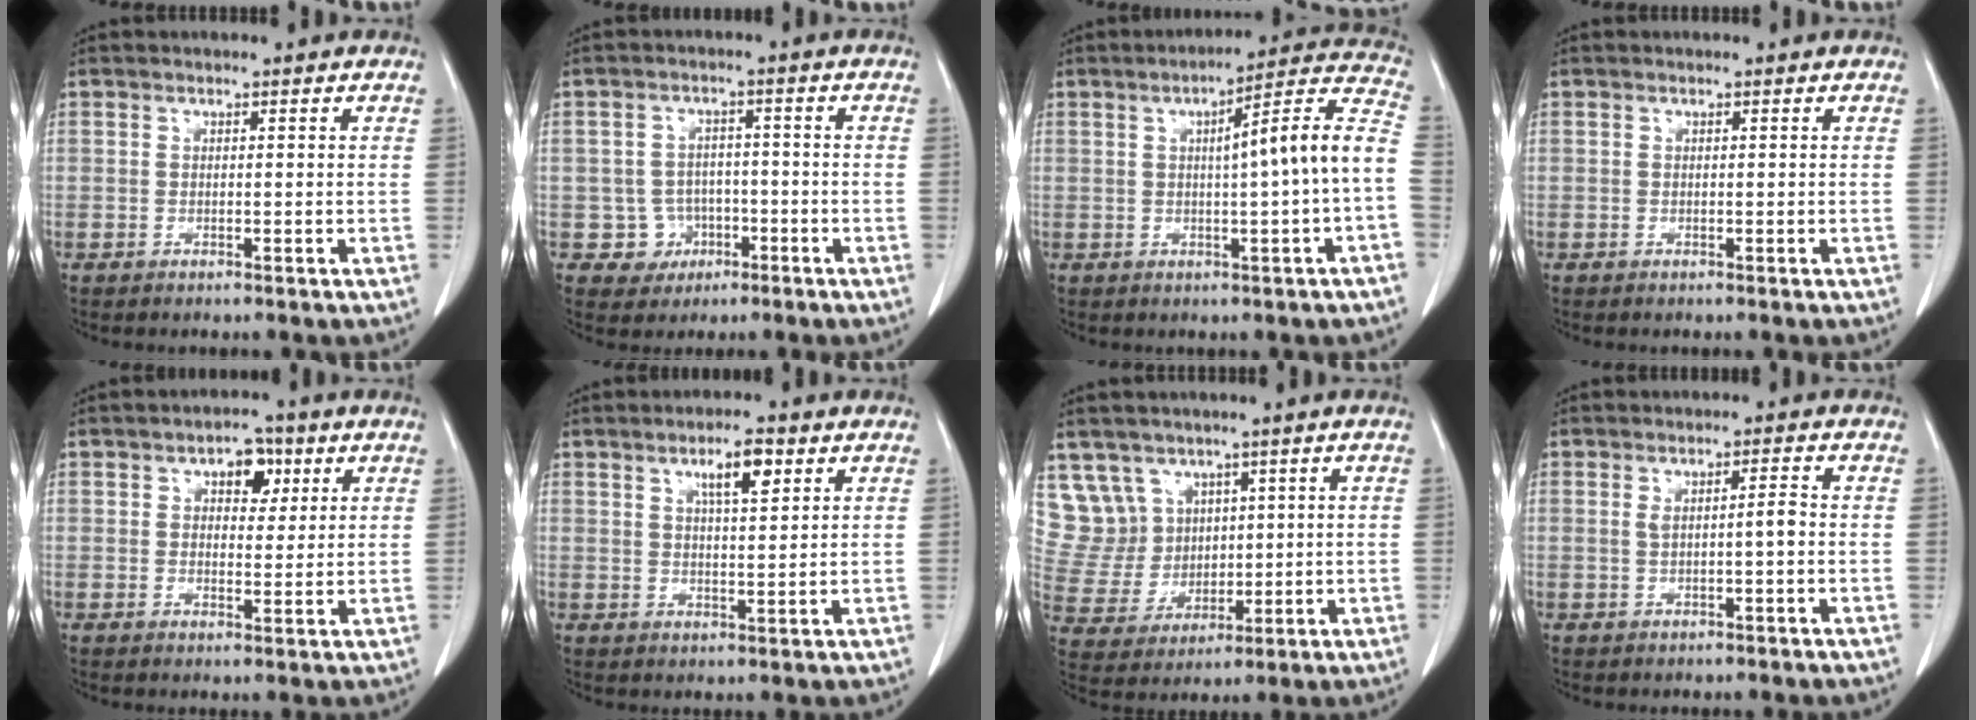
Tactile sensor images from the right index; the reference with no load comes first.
{"total": 4.6, "force": [-1.6, 4.3, 0.1], "torque": [0.004, 0.014, -0.017]}
{"total": 12.4, "force": [-0.2, -0.2, 12.4], "torque": [-0.172, 0.028, -0.006]}
{"total": 0.0}
{"total": 4.8, "force": [2.2, 2.8, 3.2], "torque": [-0.045, 0.011, 0.030]}
{"total": 5.1, "force": [2.7, 1.1, 4.2], "torque": [-0.075, -0.001, 0.045]}
{"total": 8.5, "force": [5.0, 6.9, 0.4], "torque": [-0.022, 0.030, 0.116]}
{"total": 2.4, "force": [-0.1, 0.2, 2.3], "torque": [-0.042, 0.004, 0.002]}